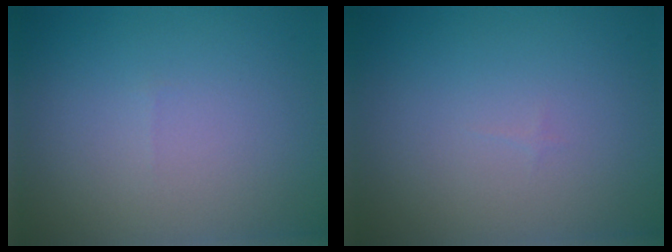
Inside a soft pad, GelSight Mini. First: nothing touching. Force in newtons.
{"total": 0.0}